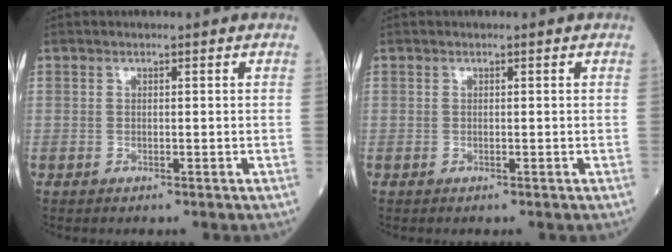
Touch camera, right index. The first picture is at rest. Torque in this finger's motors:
{"motor_torque": [0.01, 0.01, 0.00, 0.00]}